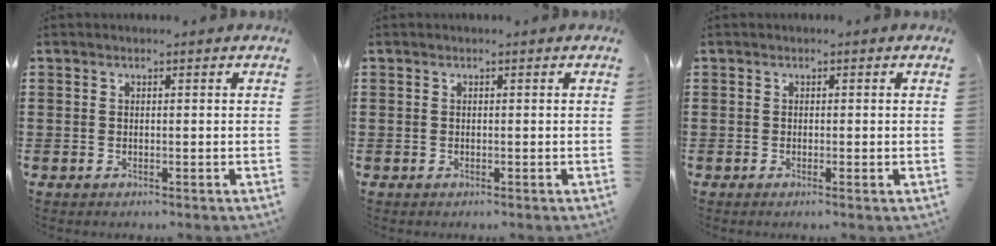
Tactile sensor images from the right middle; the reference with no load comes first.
{"total": 0.0}
{"total": 0.5, "force": [-0.1, 0.0, 0.5], "torque": [-0.009, -0.002, -0.003]}